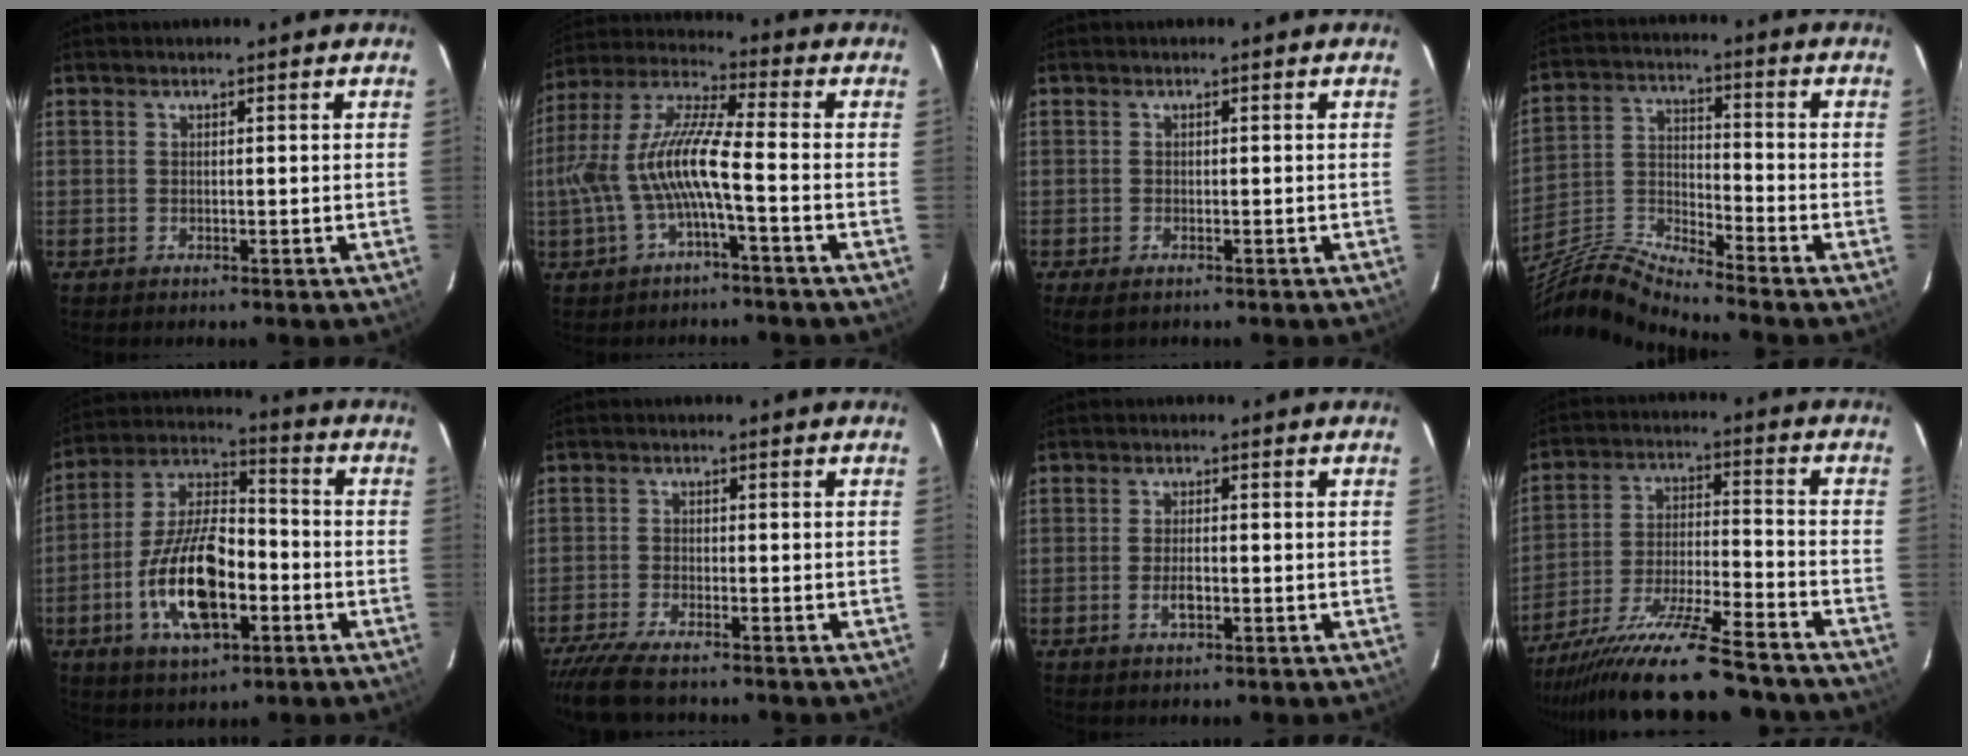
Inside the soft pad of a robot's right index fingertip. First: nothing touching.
{"total": 12.1, "force": [-2.9, 1.7, 11.6], "torque": [-0.238, 0.008, -0.053]}
{"total": 2.4, "force": [-1.5, 1.2, 1.4], "torque": [-0.025, -0.010, -0.025]}
{"total": 11.6, "force": [-10.1, -0.2, 5.6], "torque": [-0.129, -0.009, -0.204]}
{"total": 17.0, "force": [-5.5, 7.8, 14.0], "torque": [-0.284, 0.005, -0.097]}
{"total": 6.8, "force": [-5.9, 1.1, 3.0], "torque": [-0.082, -0.028, -0.110]}
{"total": 2.8, "force": [-1.0, 1.1, 2.3], "torque": [-0.045, -0.001, -0.017]}
{"total": 21.0, "force": [-18.1, 1.7, 10.6], "torque": [-0.207, -0.048, -0.290]}